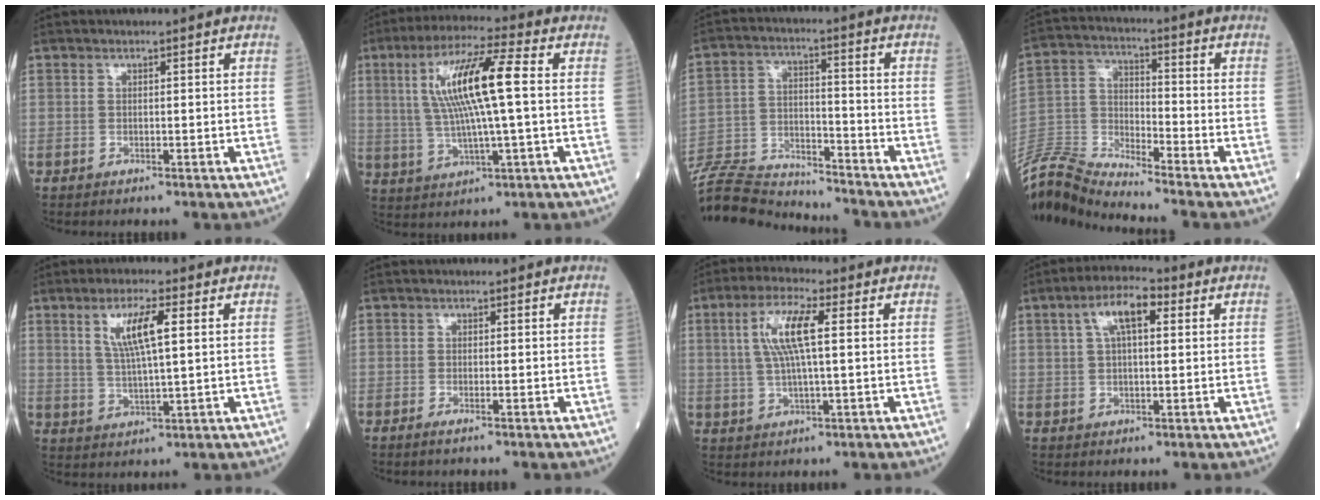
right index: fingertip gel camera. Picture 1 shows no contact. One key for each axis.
{"total": 12.7, "fx": 2.0, "fy": 0.8, "fz": 12.5, "tx": -0.245, "ty": 0.016, "tz": 0.037}
{"total": 16.8, "fx": -16.3, "fy": 1.7, "fz": 3.7, "tx": -0.078, "ty": 0.011, "tz": -0.270}
{"total": 10.4, "fx": -10.3, "fy": -1.4, "fz": 0.7, "tx": -0.029, "ty": 0.021, "tz": -0.204}
{"total": 7.3, "fx": 2.5, "fy": 0.8, "fz": 6.8, "tx": -0.134, "ty": 0.003, "tz": 0.048}
{"total": 0.9, "fx": -0.5, "fy": -0.1, "fz": 0.8, "tx": -0.016, "ty": -0.002, "tz": -0.010}
{"total": 8.0, "fx": 1.8, "fy": 1.1, "fz": 7.8, "tx": -0.163, "ty": 0.010, "tz": 0.036}
{"total": 7.0, "fx": 2.5, "fy": 2.3, "fz": 6.1, "tx": -0.114, "ty": 0.022, "tz": 0.042}